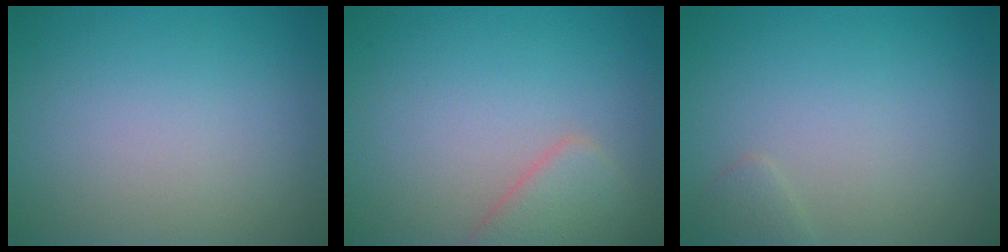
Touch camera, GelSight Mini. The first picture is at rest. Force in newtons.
{"total": 2.8, "press": 2.8, "slide": 0.3}
{"total": 0.8, "press": 0.8, "slide": 0.0}